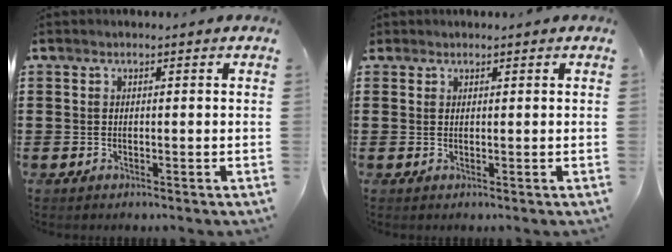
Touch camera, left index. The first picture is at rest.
{"total": 0.7, "force": [0.6, 0.4, 0.1], "torque": [-0.004, 0.002, 0.012]}